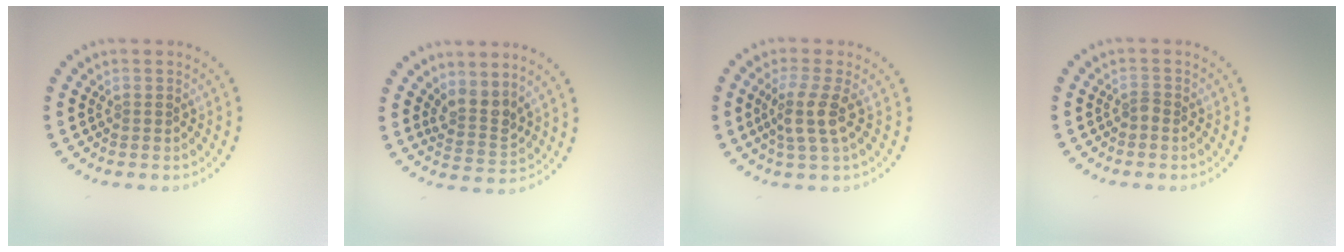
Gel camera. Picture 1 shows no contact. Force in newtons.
{"total": 2.6, "press": 1.9, "slide": 1.7}
{"total": 2.9, "press": 2.4, "slide": 1.7}
{"total": 0.8, "press": 0.6, "slide": 0.5}